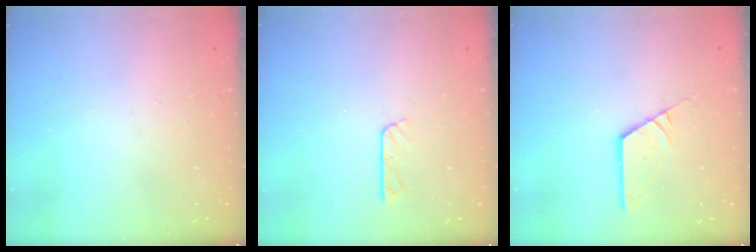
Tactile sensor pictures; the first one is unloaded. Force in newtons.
{"total": 3.6, "press": 3.6, "slide": 0.2}
{"total": 3.6, "press": 3.6, "slide": 0.3}